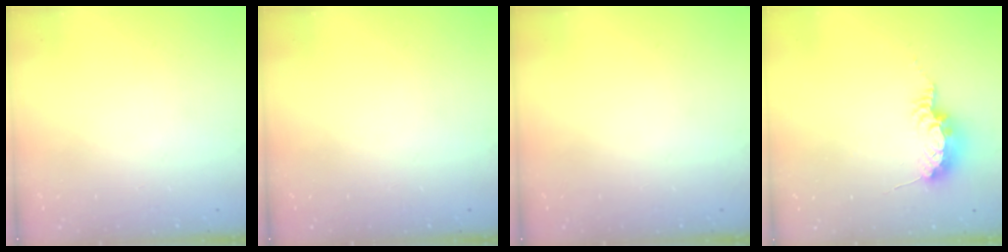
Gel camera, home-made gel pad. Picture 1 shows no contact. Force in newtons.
{"total": 0.0}
{"total": 0.0}
{"total": 8.5, "press": 8.5, "slide": 1.0}